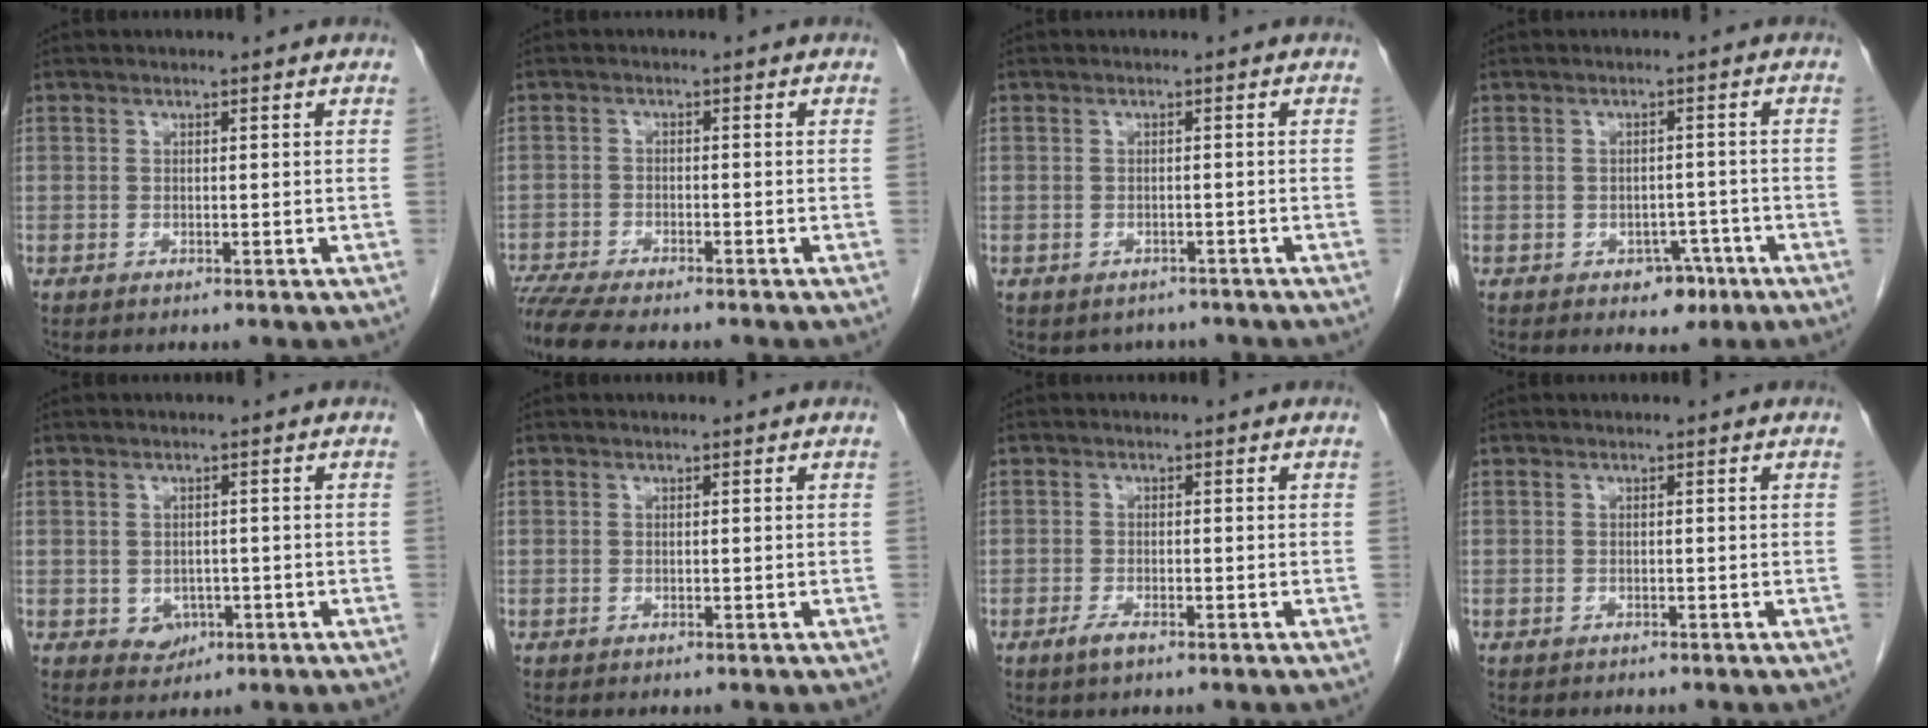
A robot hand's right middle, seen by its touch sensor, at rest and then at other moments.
{"total": 9.0, "force": [-7.9, 1.1, 4.2], "torque": [-0.068, -0.014, -0.127]}
{"total": 3.6, "force": [-2.9, 2.0, 0.2], "torque": [-0.001, 0.008, -0.037]}
{"total": 3.7, "force": [-2.1, 2.5, 1.8], "torque": [-0.014, 0.006, -0.021]}
{"total": 2.6, "force": [-0.9, 2.2, 1.2], "torque": [-0.013, 0.004, -0.003]}
{"total": 0.0}
{"total": 1.9, "force": [-1.2, 0.5, 1.3], "torque": [-0.031, -0.002, -0.023]}
{"total": 1.1, "force": [-1.0, 0.5, 0.3], "torque": [-0.015, -0.001, -0.012]}